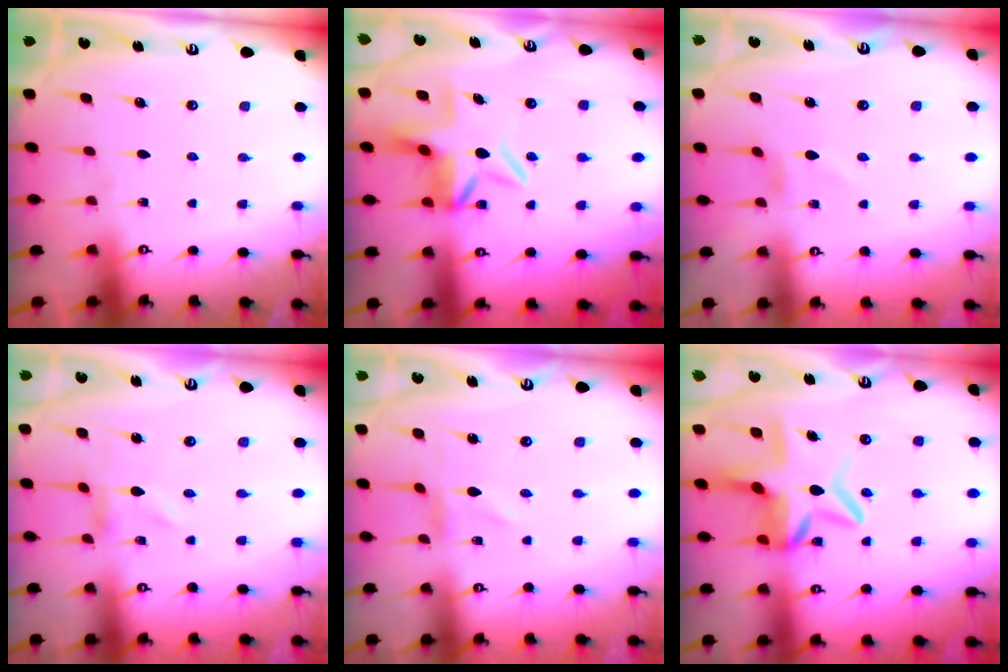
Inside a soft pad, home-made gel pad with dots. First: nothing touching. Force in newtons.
{"total": 6.5, "press": 6.0, "slide": 2.6}
{"total": 1.1, "press": 1.0, "slide": 0.3}
{"total": 0.0}
{"total": 1.1, "press": 1.1, "slide": 0.2}
{"total": 9.8, "press": 9.5, "slide": 2.3}